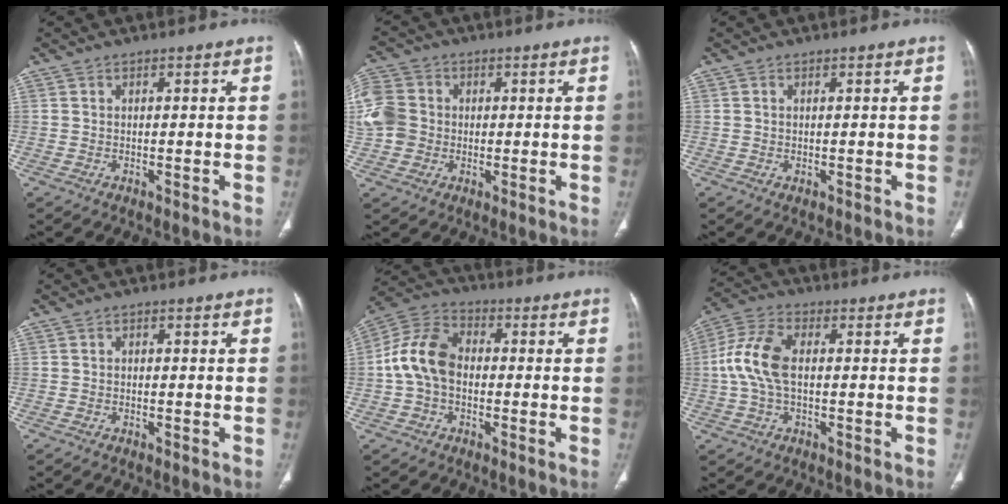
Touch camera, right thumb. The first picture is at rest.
{"total": 11.0, "force": [0.2, 9.8, 5.2], "torque": [-0.122, 0.023, 0.005]}
{"total": 0.6, "force": [-0.1, 0.3, 0.5], "torque": [-0.014, -0.004, 0.002]}
{"total": 0.5, "force": [-0.1, 0.4, 0.2], "torque": [0.000, 0.002, -0.004]}
{"total": 11.1, "force": [-0.7, 7.8, 7.9], "torque": [-0.147, 0.033, -0.025]}
{"total": 9.8, "force": [0.2, 5.4, 8.2], "torque": [-0.184, 0.024, 0.001]}